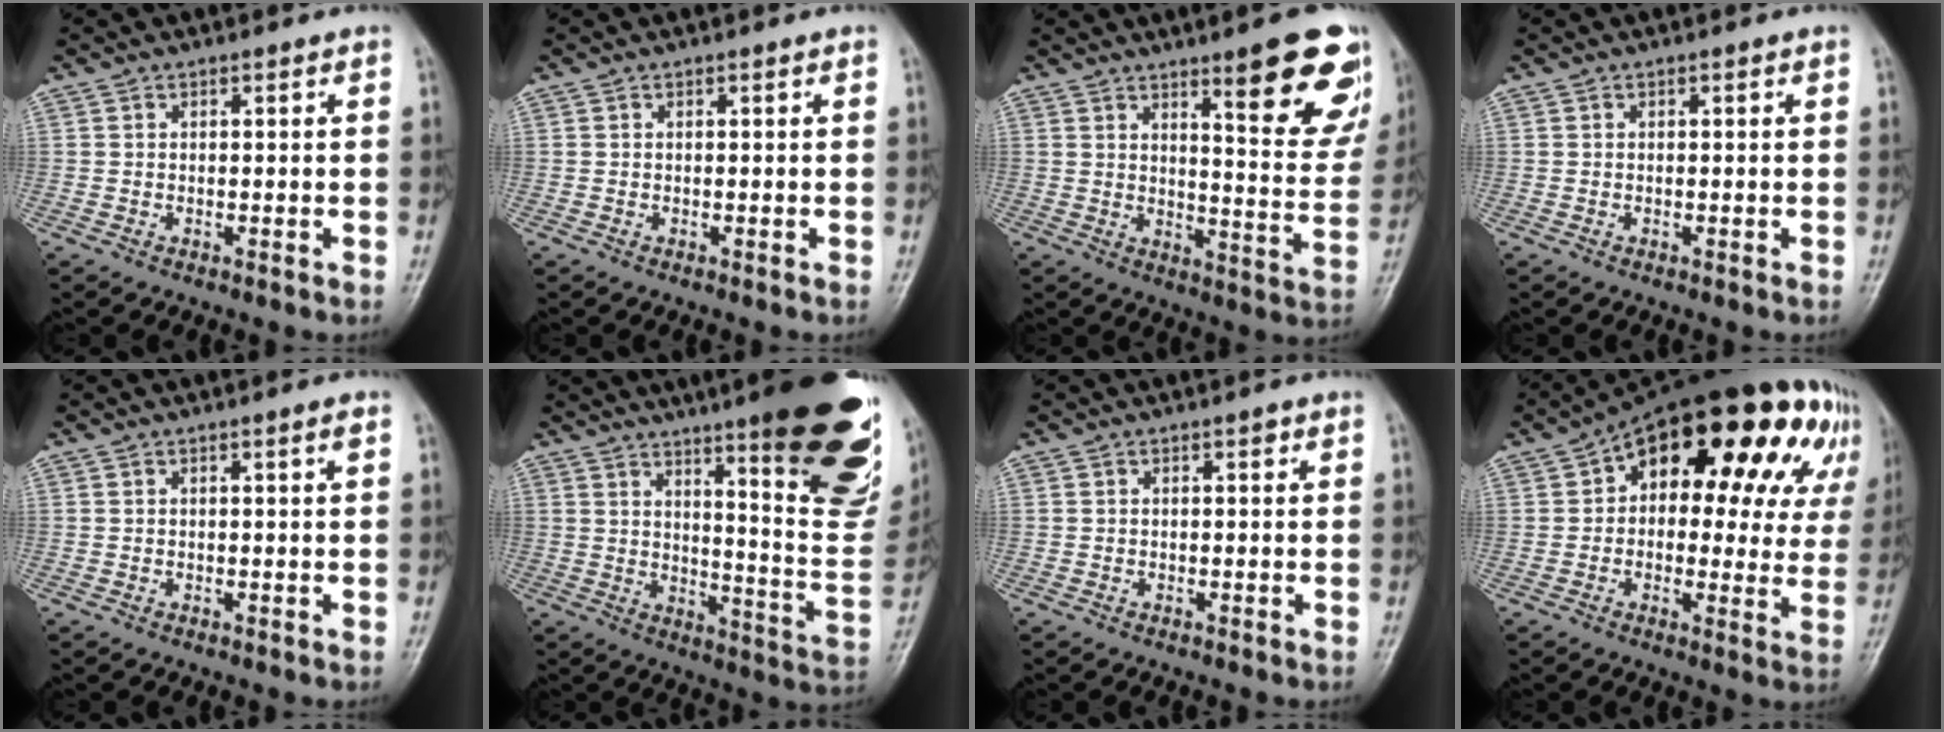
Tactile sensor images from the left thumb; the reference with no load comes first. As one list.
[{"total": 0.0}, {"total": 17.0, "force": [9.6, 4.0, 13.4], "torque": [-0.124, -0.056, 0.130]}, {"total": 0.0}, {"total": 1.0, "force": [0.4, 0.0, 0.9], "torque": [-0.016, -0.001, 0.007]}, {"total": 28.2, "force": [16.4, 5.9, 22.2], "torque": [-0.230, -0.072, 0.224]}, {"total": 0.6, "force": [0.3, 0.2, 0.4], "torque": [-0.005, -0.001, 0.003]}, {"total": 24.4, "force": [9.0, 13.2, 18.4], "torque": [-0.204, 0.036, 0.120]}]